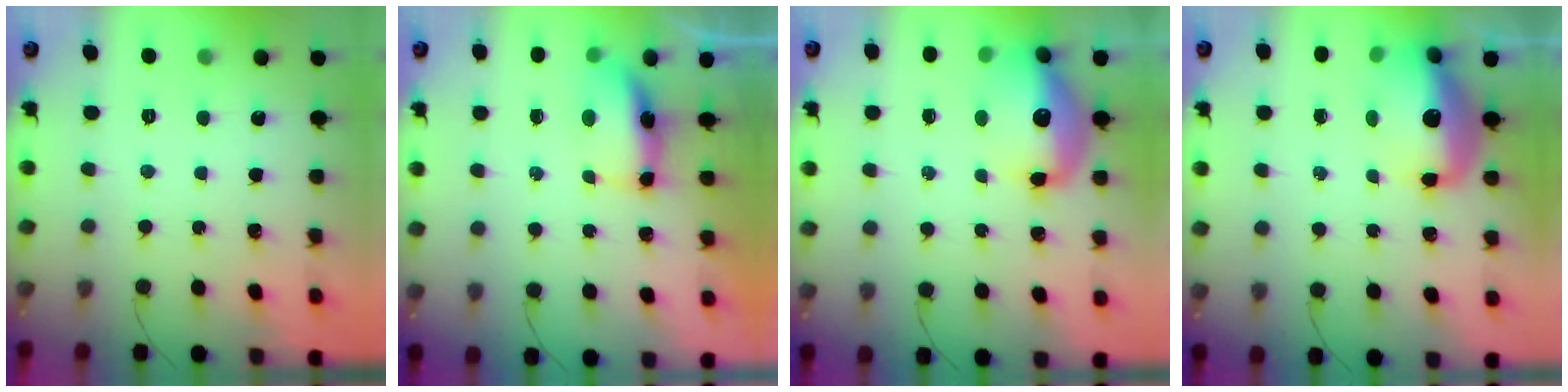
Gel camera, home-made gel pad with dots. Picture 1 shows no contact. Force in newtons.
{"total": 6.4, "press": 6.3, "slide": 1.2}
{"total": 13.6, "press": 13.3, "slide": 3.0}
{"total": 14.1, "press": 13.8, "slide": 3.3}